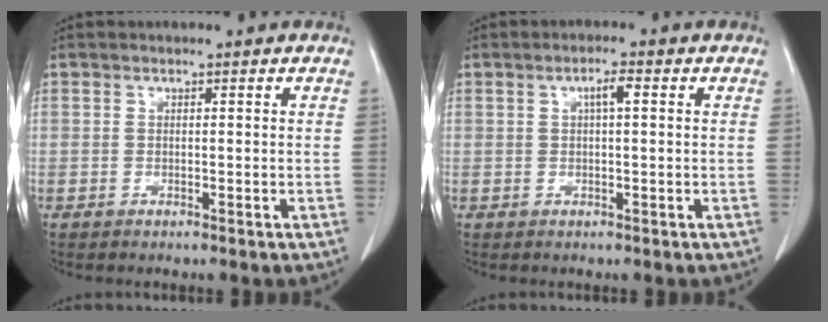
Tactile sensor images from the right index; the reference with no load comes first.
{"total": 2.3, "force": [0.6, 0.3, 2.2], "torque": [-0.038, 0.004, 0.009]}